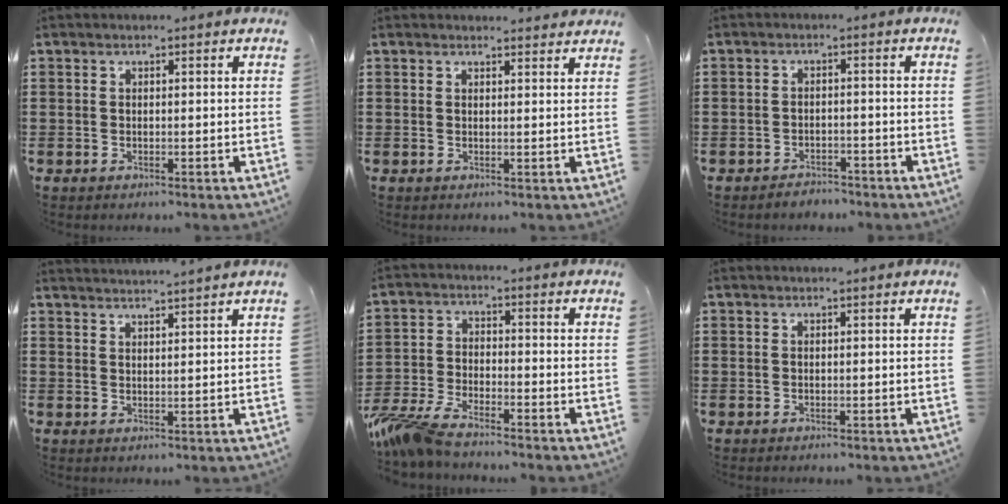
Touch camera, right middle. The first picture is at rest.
{"total": 1.5, "force": [1.4, 0.3, 0.1], "torque": [0.003, 0.000, 0.026]}
{"total": 2.3, "force": [-2.2, 0.4, -0.3], "torque": [-0.002, 0.002, -0.050]}
{"total": 2.3, "force": [2.2, -0.6, -0.1], "torque": [-0.003, -0.003, 0.043]}
{"total": 6.2, "force": [-5.5, 0.8, 2.6], "torque": [-0.087, -0.013, -0.117]}
{"total": 0.0}